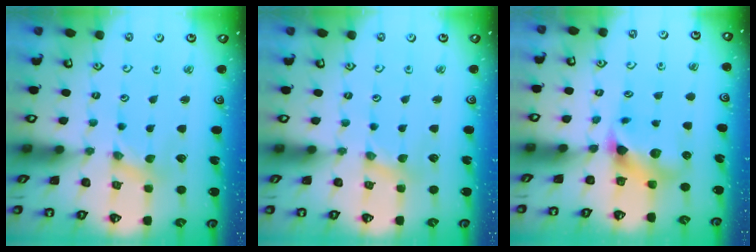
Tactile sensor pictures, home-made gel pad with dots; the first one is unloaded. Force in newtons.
{"total": 0.6, "press": 0.5, "slide": 0.1}
{"total": 6.7, "press": 6.6, "slide": 0.8}